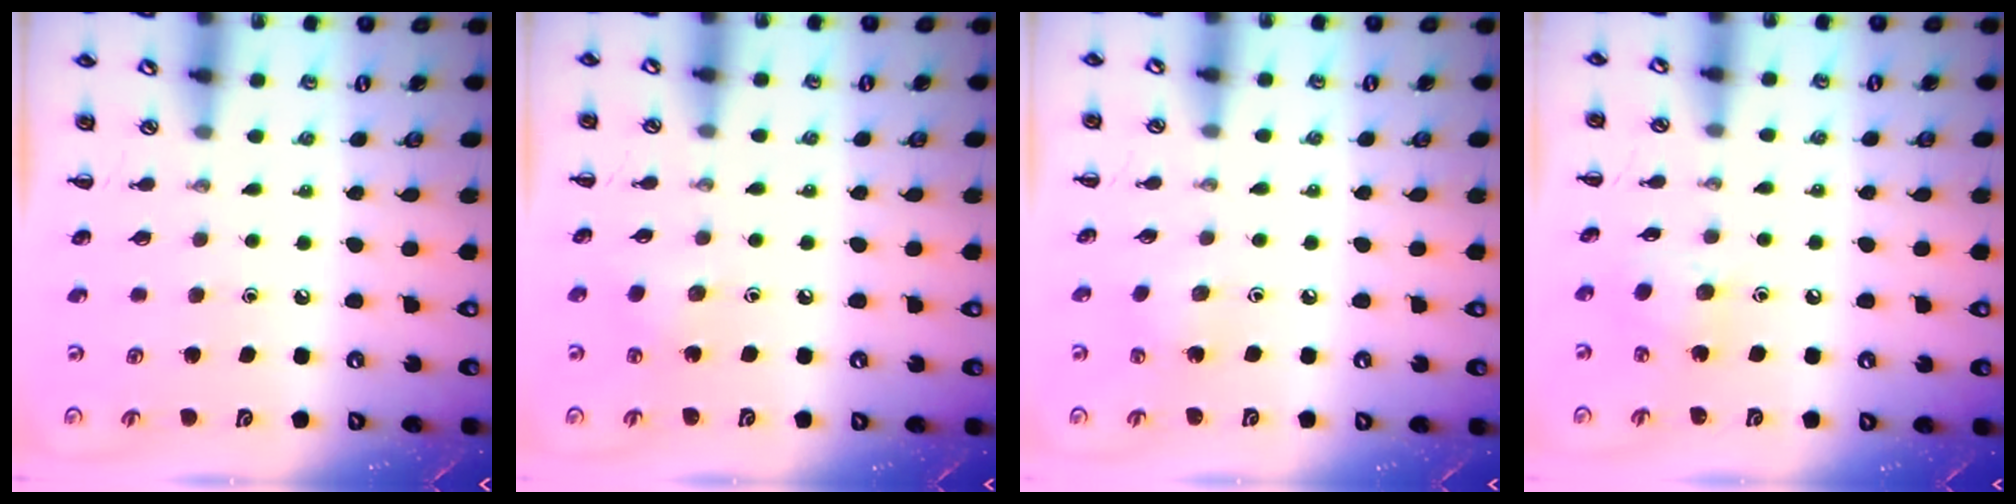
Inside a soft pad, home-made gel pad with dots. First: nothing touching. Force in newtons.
{"total": 6.3, "press": 6.0, "slide": 1.7}
{"total": 3.4, "press": 3.2, "slide": 1.0}
{"total": 7.0, "press": 6.9, "slide": 0.6}